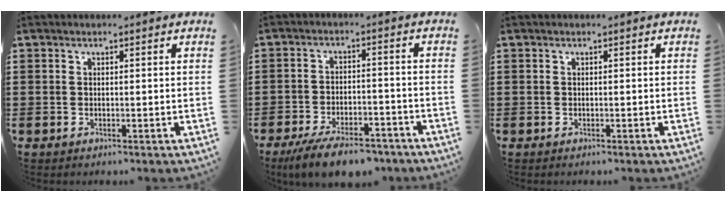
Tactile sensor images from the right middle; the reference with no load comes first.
{"total": 7.3, "force": [-6.2, 1.6, 3.5], "torque": [-0.068, 0.005, -0.117]}
{"total": 0.0}